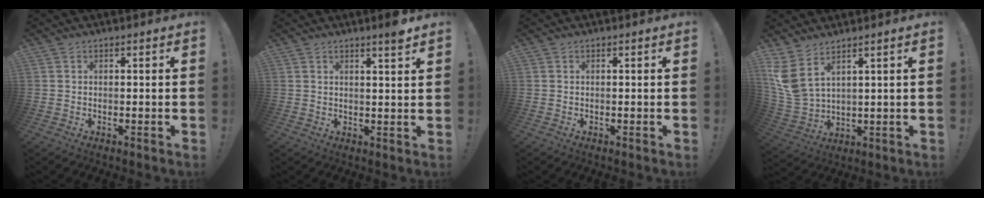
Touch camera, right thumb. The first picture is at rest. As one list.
[{"total": 3.9, "force": [2.7, -0.4, 2.8], "torque": [-0.032, -0.023, 0.040]}, {"total": 0.0}, {"total": 8.0, "force": [5.2, 3.5, 4.9], "torque": [-0.115, -0.032, 0.103]}]